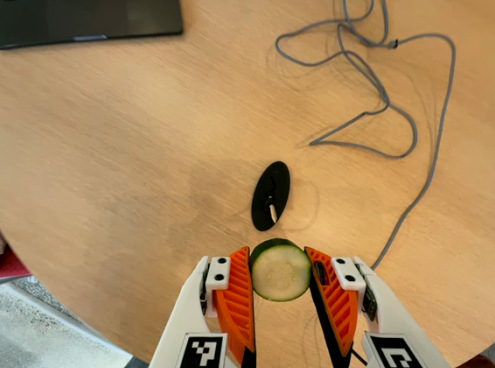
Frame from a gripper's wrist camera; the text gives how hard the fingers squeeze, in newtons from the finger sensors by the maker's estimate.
{"total": 11.4, "left": 11.1, "right": 11.7}